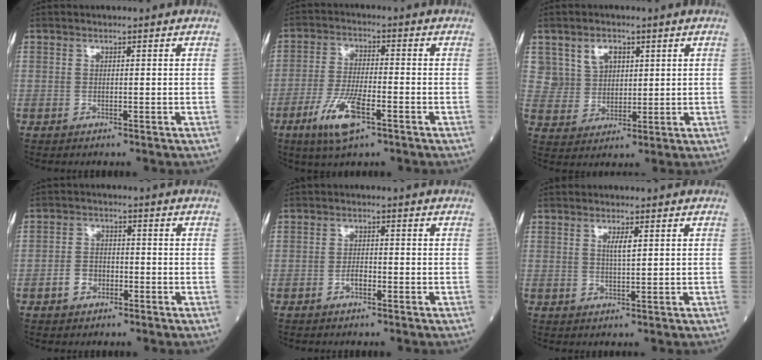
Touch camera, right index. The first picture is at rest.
{"total": 8.5, "force": [-4.3, 1.9, 7.1], "torque": [-0.144, -0.015, -0.077]}
{"total": 6.3, "force": [3.1, 5.0, 2.1], "torque": [-0.037, 0.014, 0.065]}
{"total": 3.6, "force": [-1.6, 2.6, 1.8], "torque": [-0.039, 0.006, -0.027]}
{"total": 1.7, "force": [-0.9, 0.8, 1.3], "torque": [-0.020, 0.003, -0.017]}
{"total": 2.1, "force": [0.8, 0.2, 2.0], "torque": [-0.037, -0.003, 0.013]}